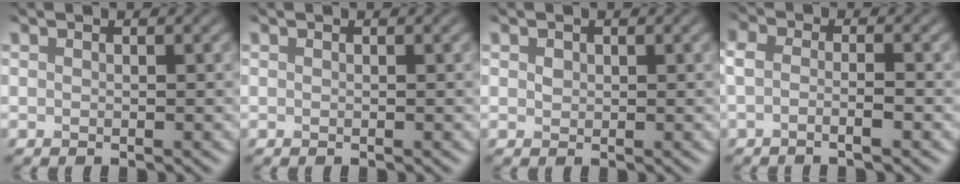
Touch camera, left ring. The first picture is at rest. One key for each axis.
{"total": 0.0}
{"total": 0.5, "fx": 0.1, "fy": 0.5, "fz": 0.2, "tx": -0.010, "ty": -0.002, "tz": 0.011}
{"total": 2.0, "fx": -1.5, "fy": 0.3, "fz": 1.2, "tx": -0.031, "ty": -0.007, "tz": -0.027}